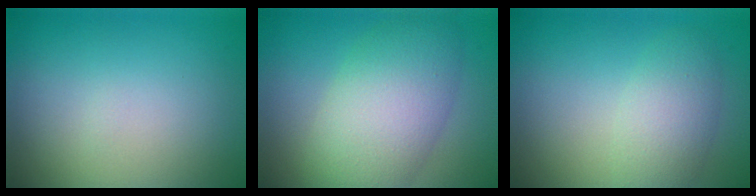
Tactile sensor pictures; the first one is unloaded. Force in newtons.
{"total": 7.8, "press": 7.8, "slide": 0.4}
{"total": 3.4, "press": 3.4, "slide": 0.1}